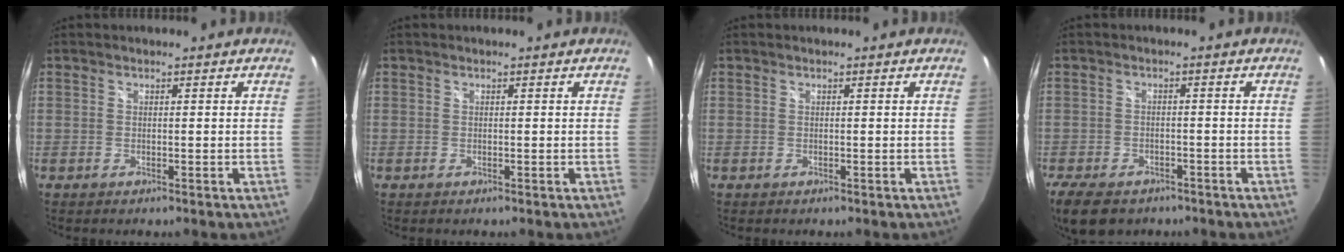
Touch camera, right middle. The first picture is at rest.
{"total": 0.0}
{"total": 0.0}
{"total": 9.5, "force": [-6.7, 5.0, 4.4], "torque": [-0.108, -0.017, -0.111]}